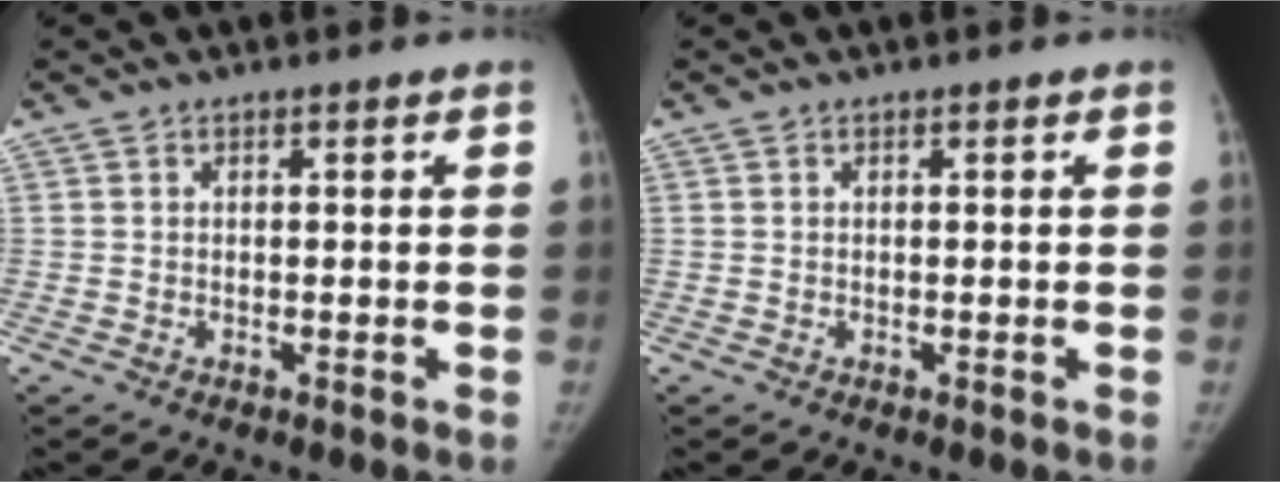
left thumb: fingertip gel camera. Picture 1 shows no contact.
{"total": 0.0}